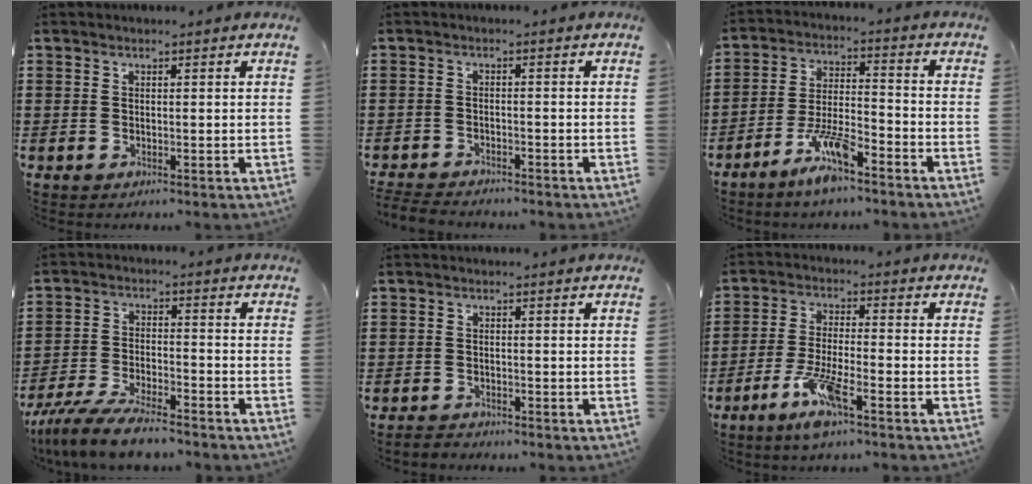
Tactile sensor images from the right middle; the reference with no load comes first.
{"total": 3.1, "force": [-3.0, 0.6, 0.2], "torque": [-0.015, -0.002, -0.067]}
{"total": 8.0, "force": [-6.1, 1.7, 4.8], "torque": [-0.110, -0.002, -0.119]}
{"total": 7.5, "force": [-6.8, 0.8, 3.1], "torque": [-0.070, 0.000, -0.129]}
{"total": 1.6, "force": [-1.4, 0.7, -0.3], "torque": [0.001, 0.004, -0.034]}
{"total": 7.2, "force": [-4.3, 1.1, 5.7], "torque": [-0.122, -0.009, -0.080]}